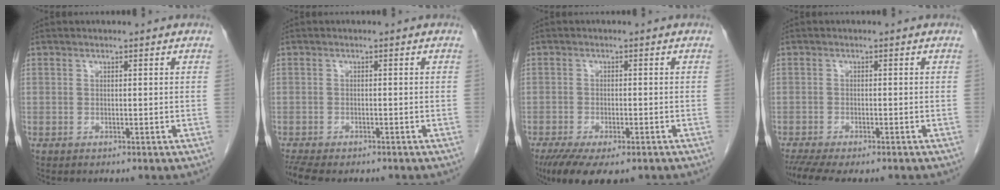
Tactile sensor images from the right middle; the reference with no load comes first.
{"total": 7.2, "force": [-5.9, 2.3, 3.4], "torque": [-0.056, -0.006, -0.089]}
{"total": 9.9, "force": [-6.9, 3.6, 6.1], "torque": [-0.099, -0.016, -0.107]}
{"total": 8.4, "force": [-6.7, 2.2, 4.4], "torque": [-0.070, -0.006, -0.104]}